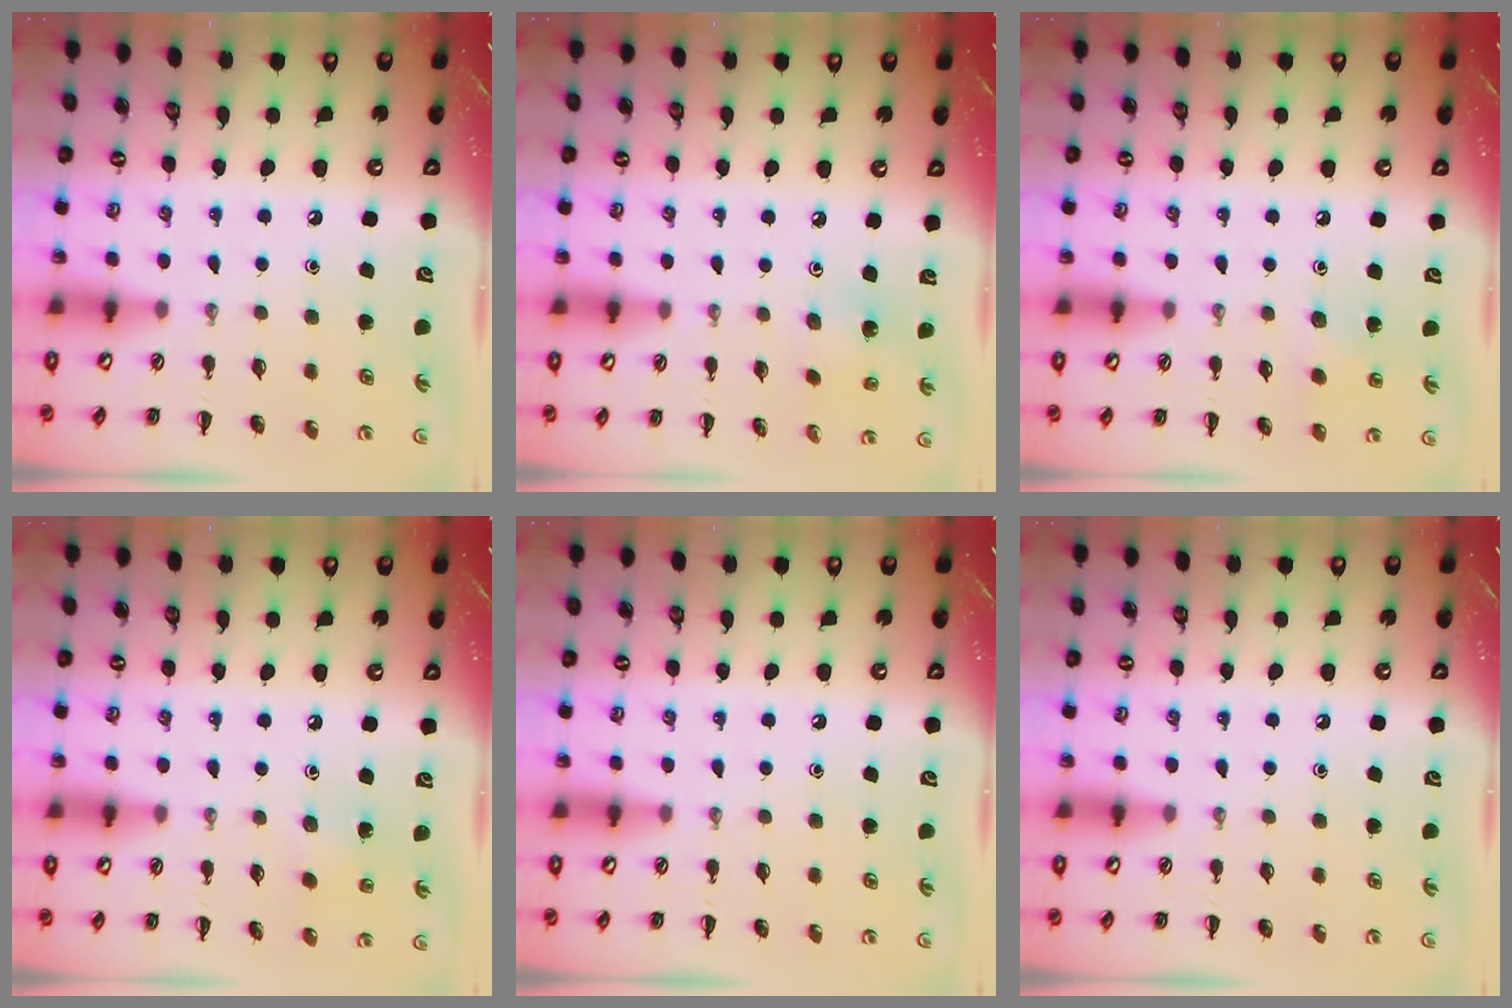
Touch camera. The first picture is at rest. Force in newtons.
{"total": 2.1, "press": 2.0, "slide": 0.5}
{"total": 4.9, "press": 4.7, "slide": 1.3}
{"total": 3.6, "press": 3.4, "slide": 1.1}
{"total": 0.0}
{"total": 0.0}